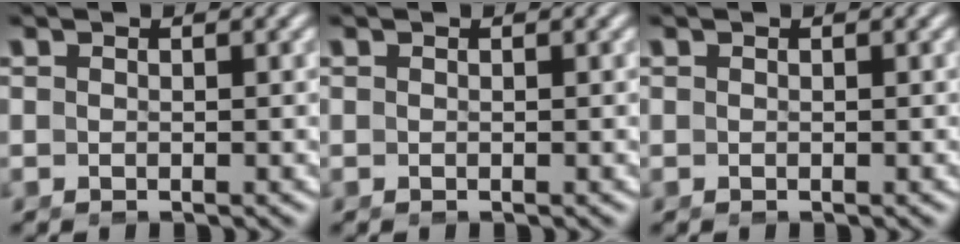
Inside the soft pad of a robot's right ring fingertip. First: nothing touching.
{"total": 0.0}
{"total": 0.0}